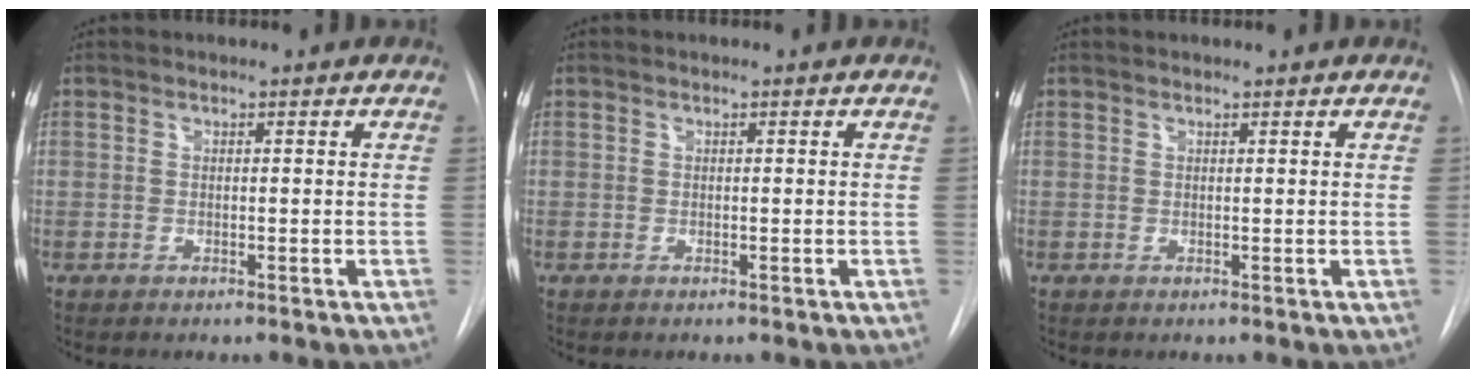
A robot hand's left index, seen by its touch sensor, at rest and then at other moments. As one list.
[{"total": 0.0}, {"total": 0.8, "force": [0.8, 0.1, 0.3], "torque": [-0.005, 0.011, 0.013]}]